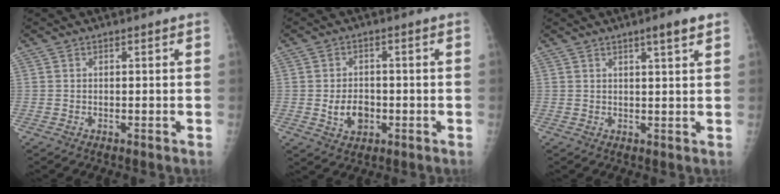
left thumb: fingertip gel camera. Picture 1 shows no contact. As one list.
[{"total": 5.1, "force": [-1.0, 3.8, 3.3], "torque": [-0.043, 0.003, -0.011]}, {"total": 3.9, "force": [2.4, 0.2, 3.1], "torque": [-0.046, -0.012, 0.037]}]